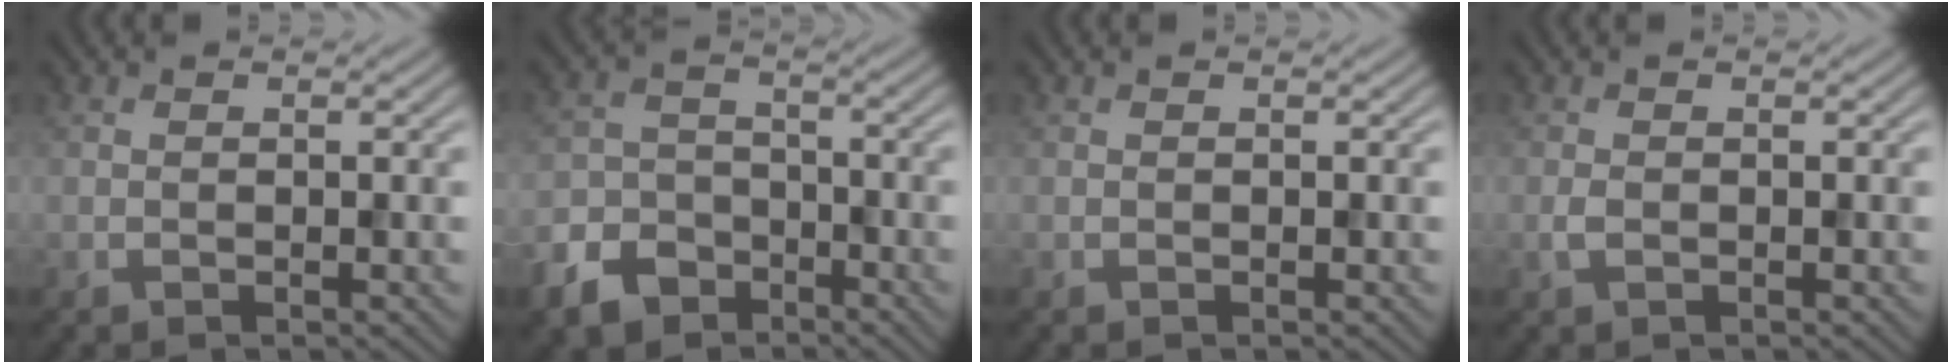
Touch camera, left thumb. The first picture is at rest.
{"total": 6.9, "force": [-4.7, 4.5, 2.5], "torque": [-0.067, -0.008, -0.099]}
{"total": 0.0}
{"total": 1.1, "force": [-0.3, 0.5, 0.9], "torque": [-0.024, 0.001, -0.006]}